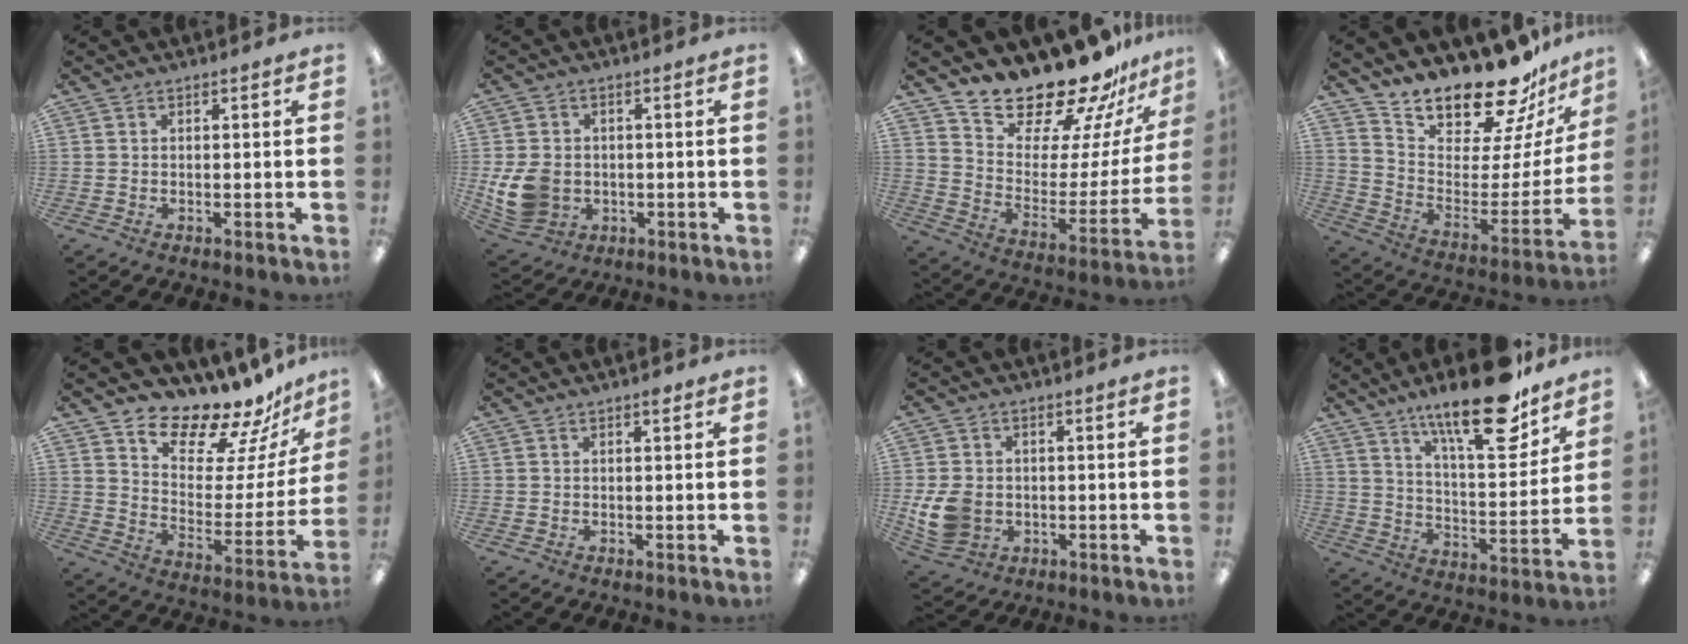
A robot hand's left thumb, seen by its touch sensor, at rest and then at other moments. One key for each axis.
{"total": 10.1, "fx": -1.3, "fy": 8.3, "fz": 5.6, "tx": -0.120, "ty": 0.010, "tz": -0.018}
{"total": 20.8, "fx": 19.4, "fy": 5.5, "fz": 5.4, "tx": -0.090, "ty": -0.172, "tz": 0.337}
{"total": 18.7, "fx": 17.4, "fy": 4.0, "fz": 5.4, "tx": -0.090, "ty": -0.159, "tz": 0.295}
{"total": 15.6, "fx": 14.1, "fy": 4.7, "fz": 4.8, "tx": -0.077, "ty": -0.129, "tz": 0.244}
{"total": 1.0, "fx": 0.6, "fy": 0.2, "fz": 0.7, "tx": -0.008, "ty": -0.001, "tz": 0.009}
{"total": 9.3, "fx": -1.2, "fy": 7.6, "fz": 5.2, "tx": -0.105, "ty": 0.009, "tz": -0.017}
{"total": 21.2, "fx": 15.1, "fy": 6.0, "fz": 13.5, "tx": -0.211, "ty": -0.095, "tz": 0.247}